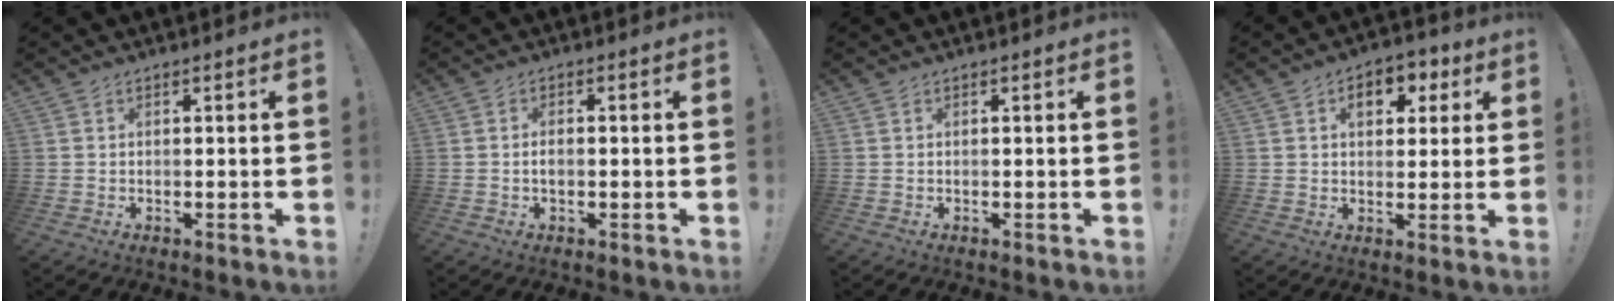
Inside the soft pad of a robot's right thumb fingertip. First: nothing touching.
{"total": 1.7, "force": [-0.5, 0.9, 1.4], "torque": [-0.024, 0.003, -0.010]}
{"total": 0.0}
{"total": 7.5, "force": [2.5, 5.4, 4.6], "torque": [-0.045, -0.004, 0.039]}